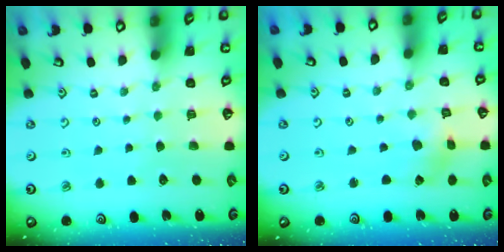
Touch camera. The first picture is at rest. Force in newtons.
{"total": 1.4, "press": 1.3, "slide": 0.3}